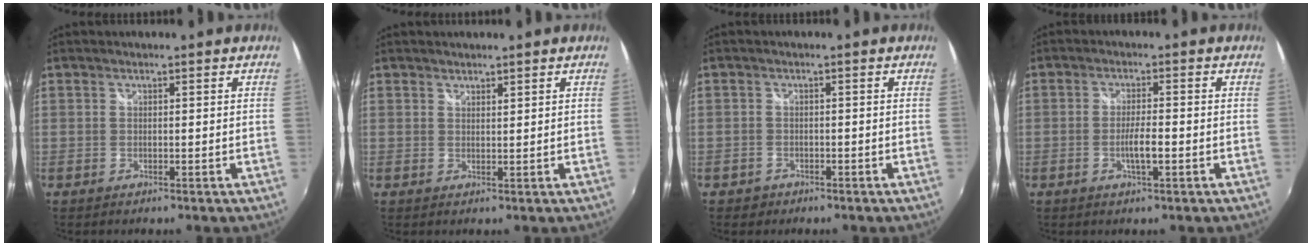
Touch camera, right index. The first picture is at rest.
{"total": 1.1, "force": [1.0, 0.4, 0.1], "torque": [-0.001, 0.001, 0.018]}
{"total": 2.2, "force": [-1.3, 1.7, 0.4], "torque": [-0.014, 0.000, -0.021]}
{"total": 3.6, "force": [-1.3, 0.4, 3.3], "torque": [-0.063, -0.005, -0.023]}